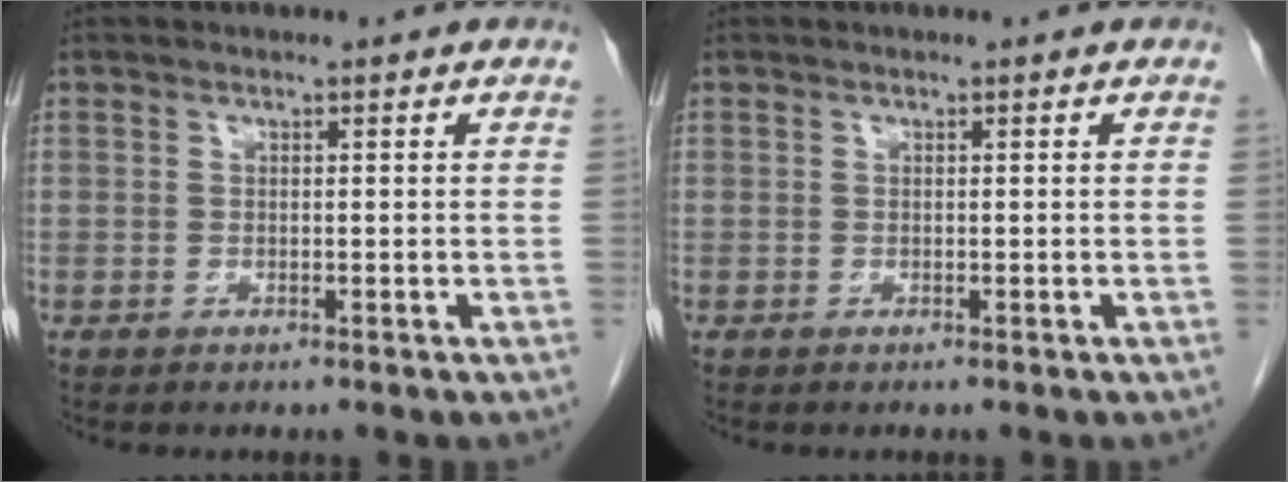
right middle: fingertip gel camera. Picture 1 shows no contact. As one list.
[{"total": 0.0}]